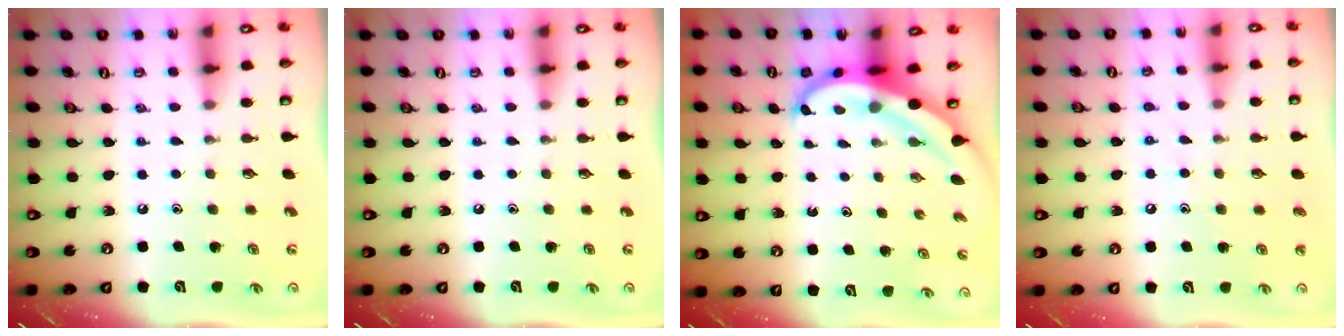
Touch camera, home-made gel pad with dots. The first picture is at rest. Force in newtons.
{"total": 0.0}
{"total": 5.3, "press": 5.2, "slide": 0.5}
{"total": 5.8, "press": 5.8, "slide": 0.7}